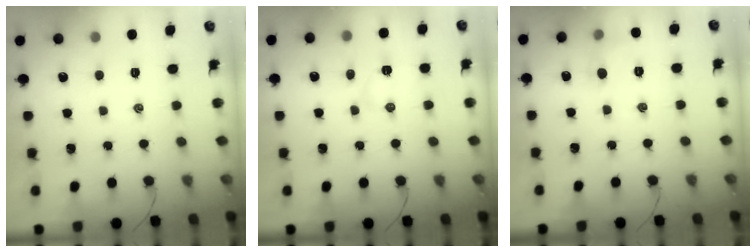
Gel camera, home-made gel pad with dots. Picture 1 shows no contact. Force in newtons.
{"total": 3.2, "press": 3.0, "slide": 0.9}
{"total": 5.9, "press": 5.6, "slide": 1.9}